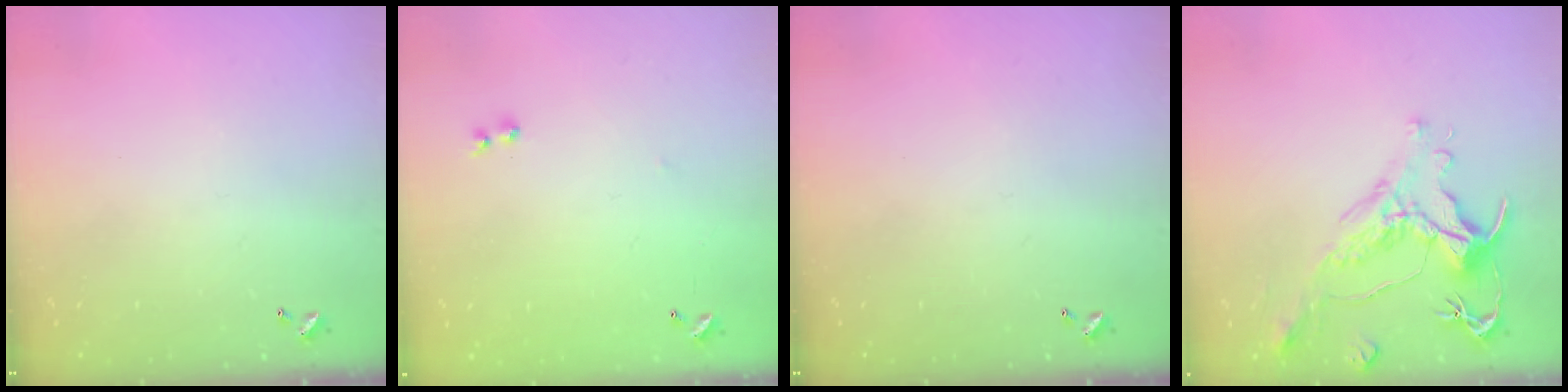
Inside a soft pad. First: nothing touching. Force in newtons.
{"total": 7.7, "press": 7.6, "slide": 0.7}
{"total": 0.0}
{"total": 1.6, "press": 0.9, "slide": 1.3}